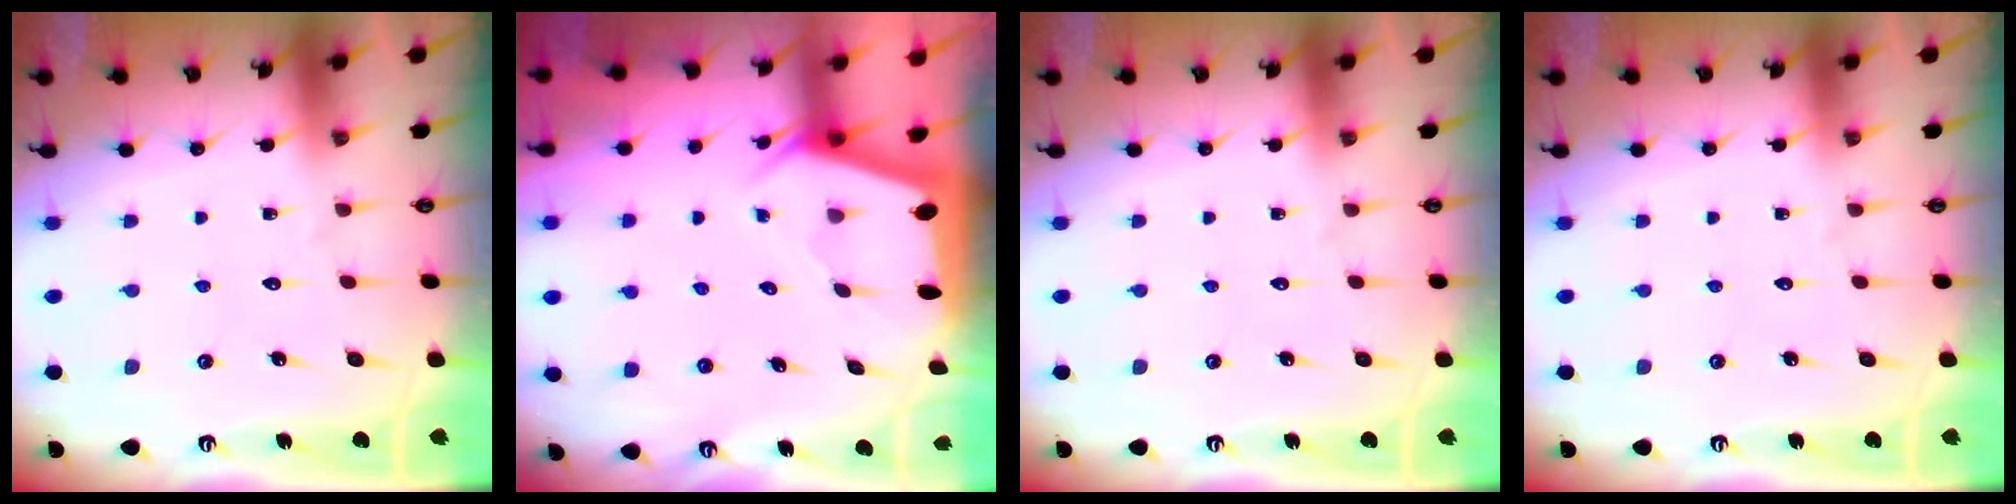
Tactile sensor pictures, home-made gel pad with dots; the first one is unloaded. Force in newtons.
{"total": 2.0, "press": 1.9, "slide": 0.3}
{"total": 0.0}
{"total": 0.0}